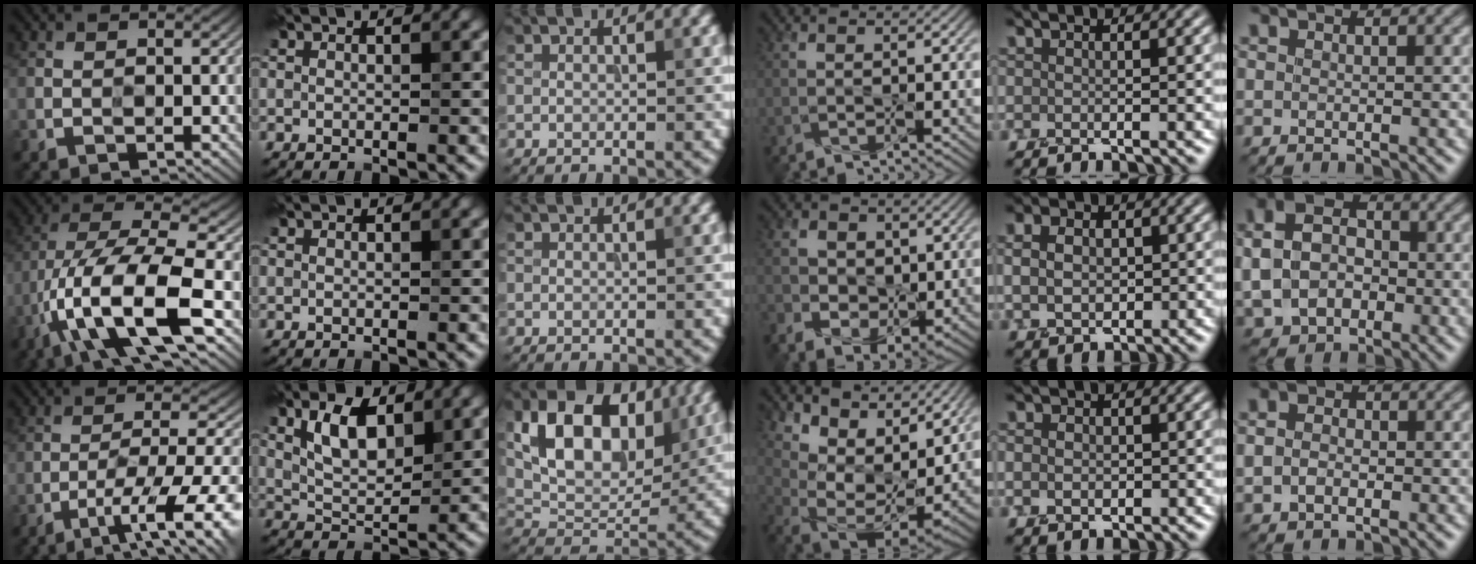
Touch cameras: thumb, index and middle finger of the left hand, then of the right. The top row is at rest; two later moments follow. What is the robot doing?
{"motion": "wipe", "object": "whiteboard"}